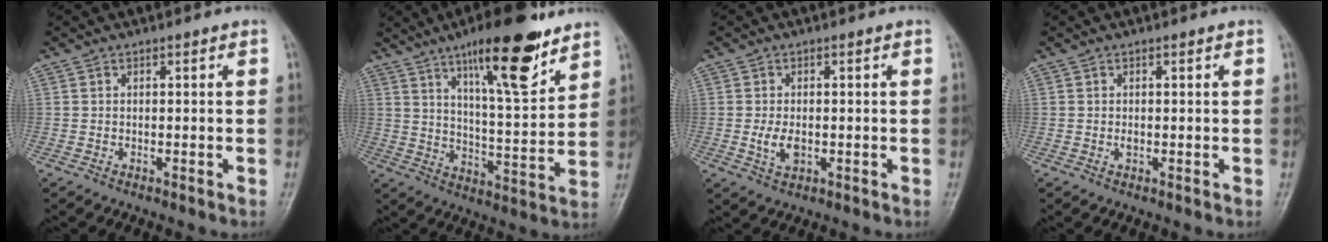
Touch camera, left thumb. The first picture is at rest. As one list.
[{"total": 17.3, "force": [10.8, 4.4, 12.7], "torque": [-0.173, -0.060, 0.176]}, {"total": 3.6, "force": [-0.4, 2.1, 2.8], "torque": [-0.056, -0.006, -0.006]}, {"total": 0.8, "force": [0.1, 0.5, 0.6], "torque": [-0.010, -0.001, 0.002]}]